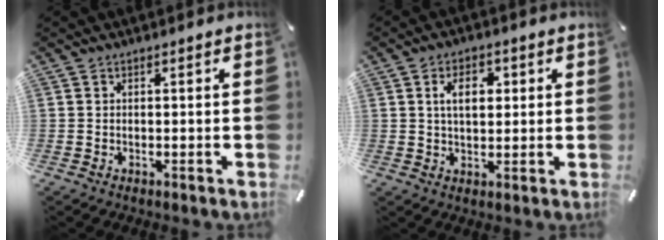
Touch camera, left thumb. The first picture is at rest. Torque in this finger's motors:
{"motor_torque": [1.00, 1.25, 0.62, -0.61, 0.21]}